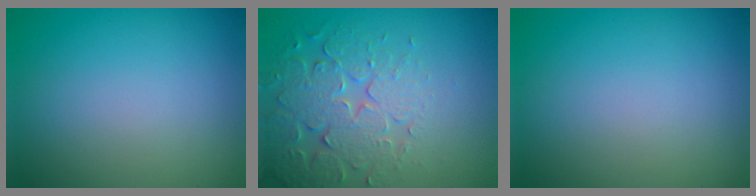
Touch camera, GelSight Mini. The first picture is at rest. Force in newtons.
{"total": 4.6, "press": 4.5, "slide": 0.8}
{"total": 0.0}